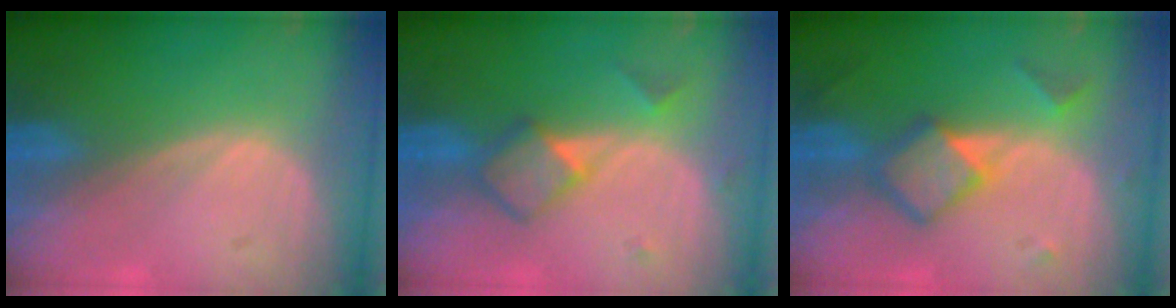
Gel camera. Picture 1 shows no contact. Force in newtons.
{"total": 4.8, "press": 4.6, "slide": 1.3}
{"total": 5.8, "press": 5.8, "slide": 0.1}